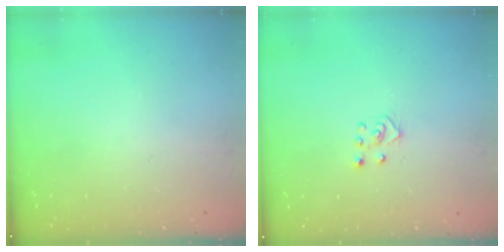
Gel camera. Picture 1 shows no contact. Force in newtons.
{"total": 3.0, "press": 3.0, "slide": 0.3}